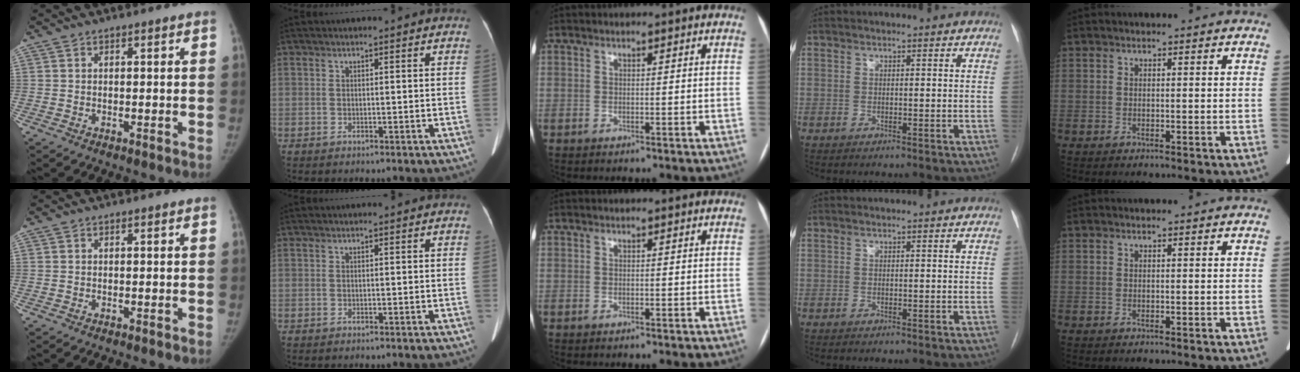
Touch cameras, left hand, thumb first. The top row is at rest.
{}